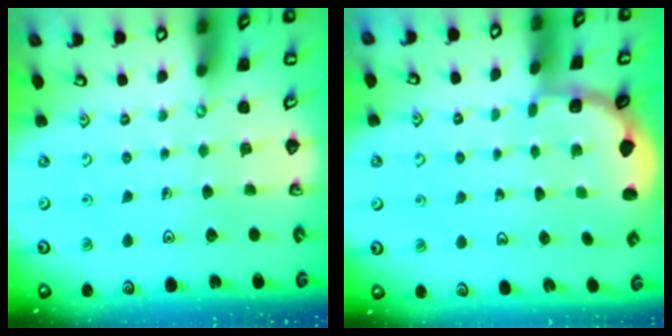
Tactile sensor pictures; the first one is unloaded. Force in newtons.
{"total": 1.8, "press": 1.6, "slide": 0.7}